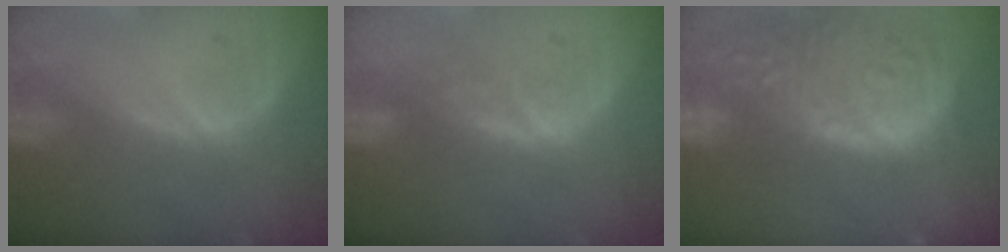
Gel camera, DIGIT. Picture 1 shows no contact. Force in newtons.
{"total": 2.3, "press": 2.3, "slide": 0.5}
{"total": 15.5, "press": 12.6, "slide": 9.0}